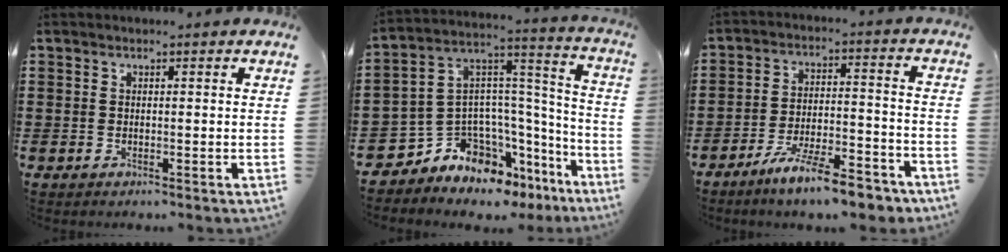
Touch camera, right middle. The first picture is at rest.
{"total": 7.8, "force": [-6.8, 3.6, 0.7], "torque": [-0.046, -0.018, -0.138]}
{"total": 10.0, "force": [-8.3, 1.3, 5.3], "torque": [-0.099, 0.011, -0.160]}